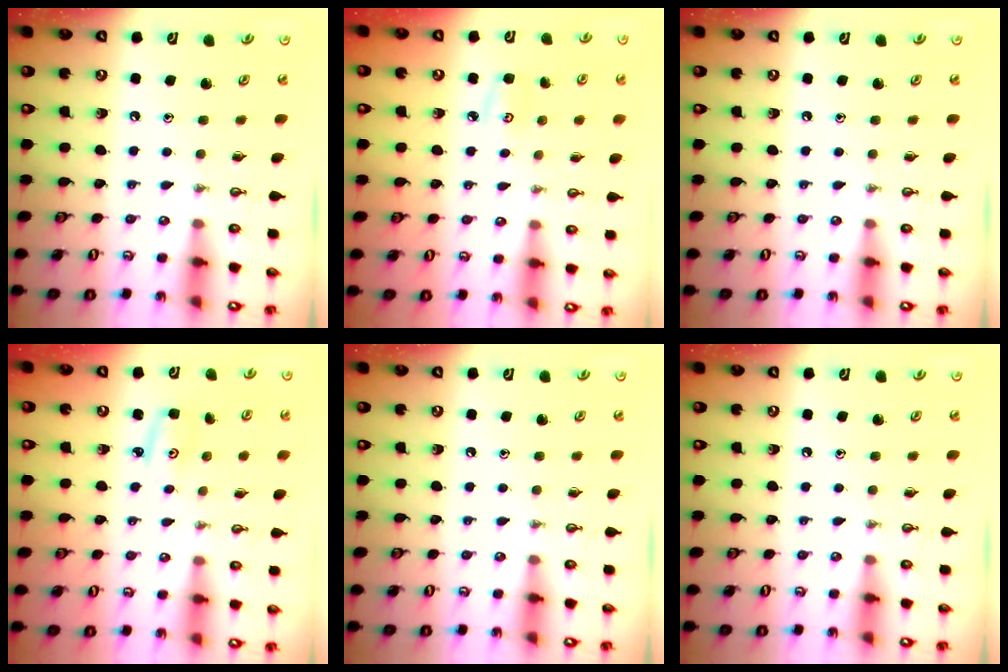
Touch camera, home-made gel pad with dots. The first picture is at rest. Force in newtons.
{"total": 3.9, "press": 3.9, "slide": 0.4}
{"total": 0.0}
{"total": 2.9, "press": 2.9, "slide": 0.2}
{"total": 0.0}
{"total": 0.0}